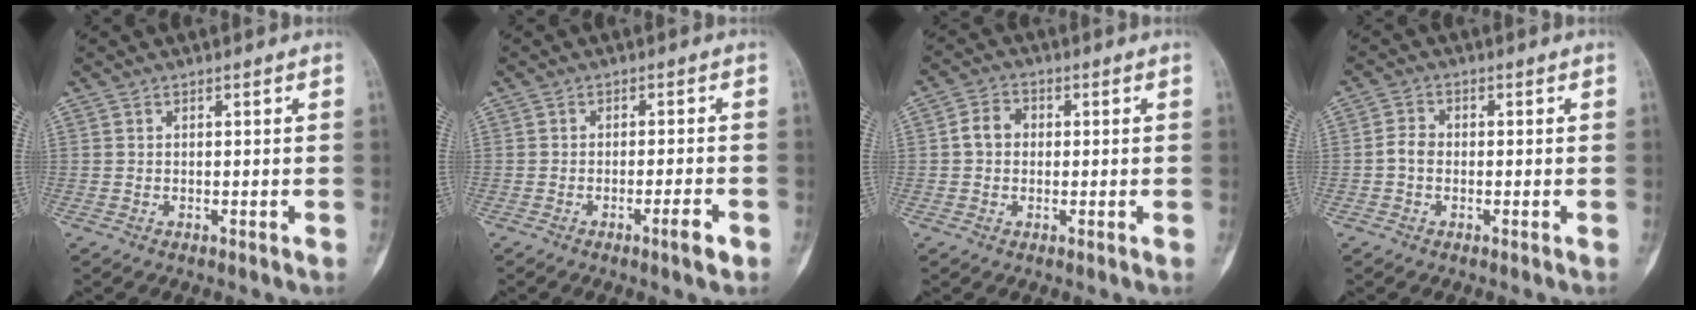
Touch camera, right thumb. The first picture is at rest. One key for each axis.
{"total": 3.4, "fx": -1.8, "fy": 0.4, "fz": 2.9, "tx": -0.047, "ty": 0.007, "tz": -0.030}
{"total": 4.1, "fx": 0.1, "fy": 3.4, "fz": 2.3, "tx": -0.032, "ty": 0.015, "tz": -0.007}
{"total": 2.6, "fx": -0.5, "fy": 2.0, "fz": 1.6, "tx": -0.025, "ty": 0.009, "tz": -0.017}